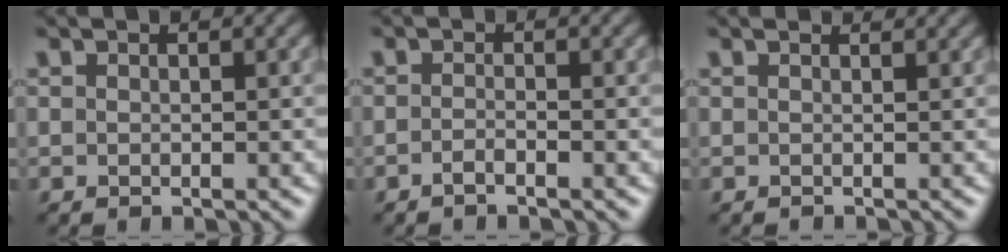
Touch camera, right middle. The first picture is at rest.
{"total": 0.8, "force": [-0.6, 0.1, 0.5], "torque": [-0.011, 0.002, -0.015]}
{"total": 1.1, "force": [0.7, 0.2, 0.7], "torque": [-0.004, -0.002, 0.003]}